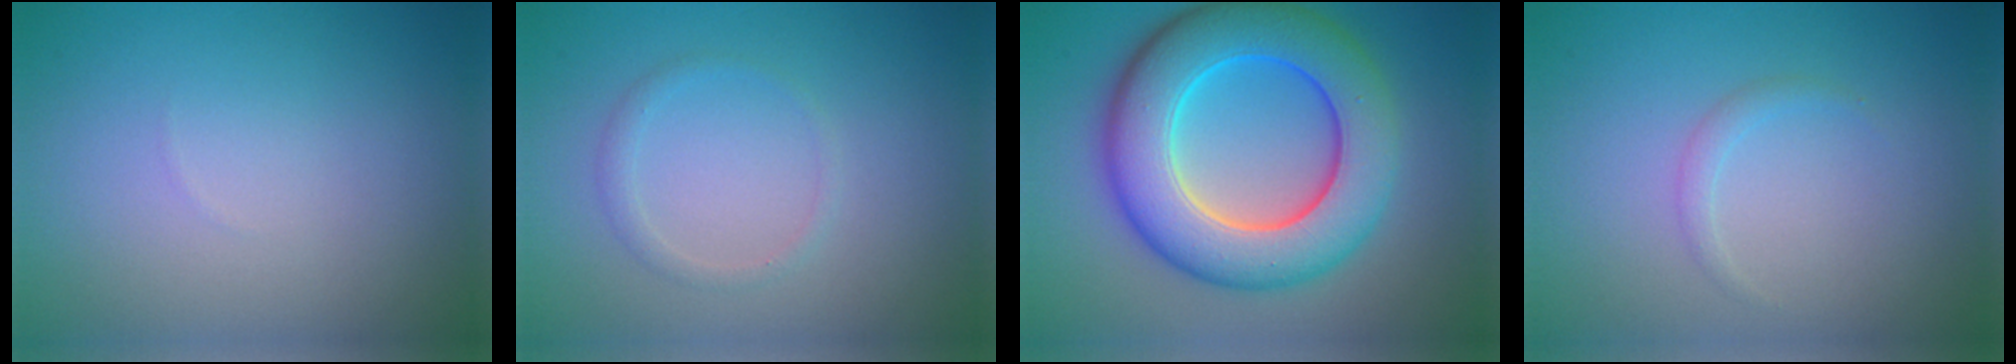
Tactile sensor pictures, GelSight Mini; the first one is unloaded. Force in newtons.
{"total": 1.1, "press": 1.0, "slide": 0.1}
{"total": 10.6, "press": 10.6, "slide": 0.2}
{"total": 0.9, "press": 0.9, "slide": 0.1}